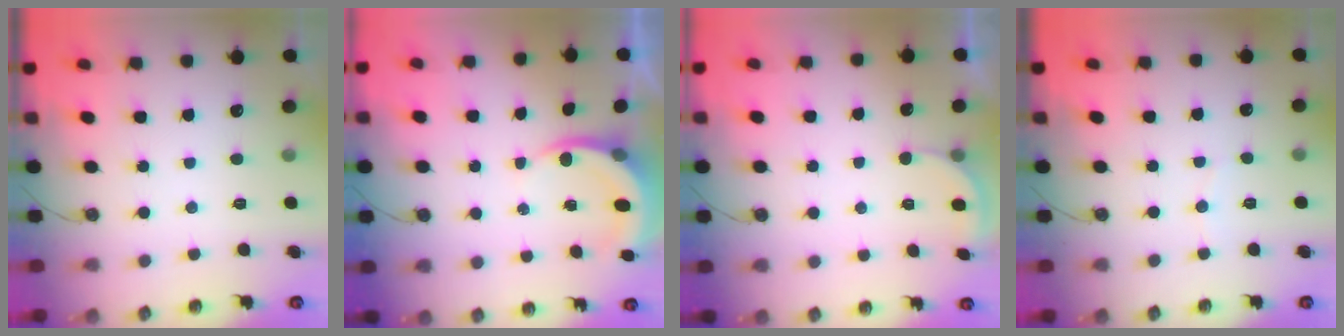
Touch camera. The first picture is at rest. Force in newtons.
{"total": 5.0, "press": 4.9, "slide": 0.7}
{"total": 2.6, "press": 2.5, "slide": 0.6}
{"total": 3.0, "press": 3.0, "slide": 0.3}